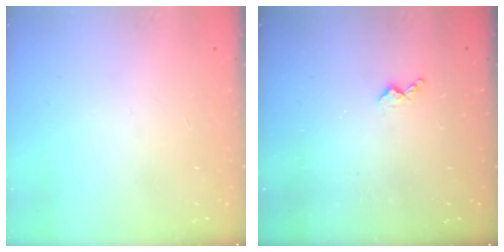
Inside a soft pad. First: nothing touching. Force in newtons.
{"total": 5.7, "press": 5.7, "slide": 0.5}